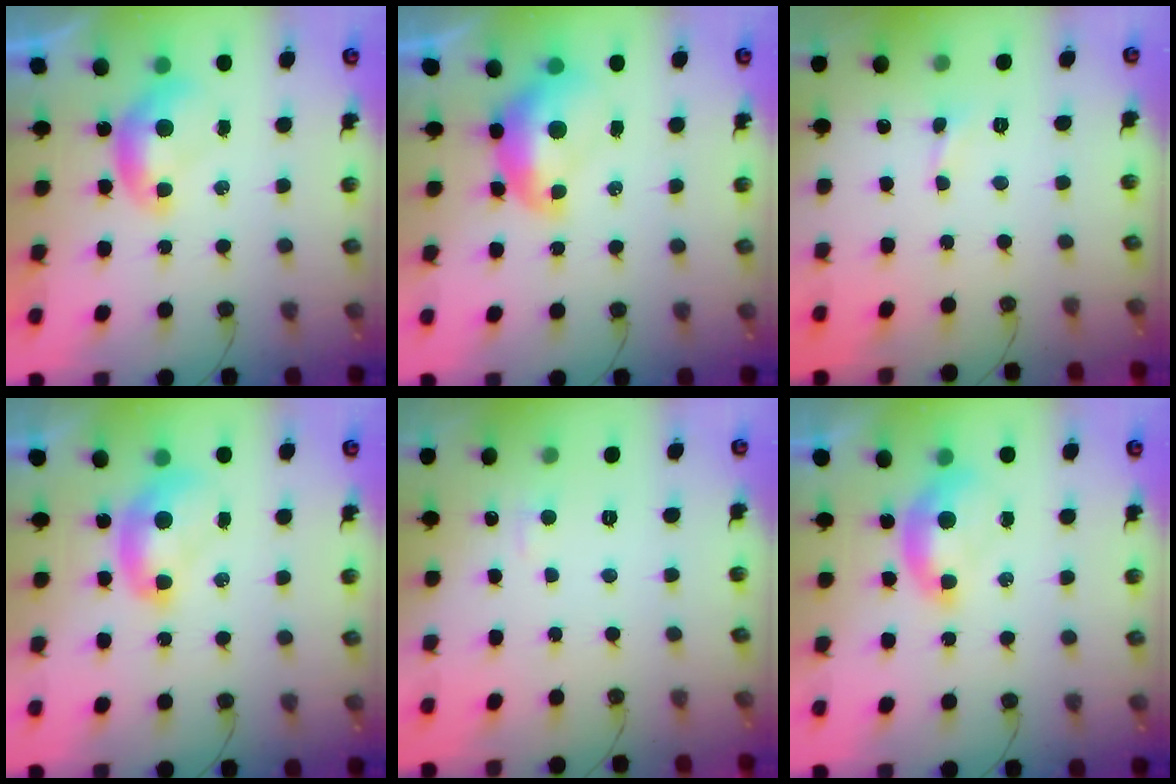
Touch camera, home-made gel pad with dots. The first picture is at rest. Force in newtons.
{"total": 2.8, "press": 2.7, "slide": 0.7}
{"total": 1.3, "press": 1.2, "slide": 0.4}
{"total": 2.2, "press": 2.2, "slide": 0.2}
{"total": 2.1, "press": 2.0, "slide": 0.6}
{"total": 1.6, "press": 1.5, "slide": 0.6}